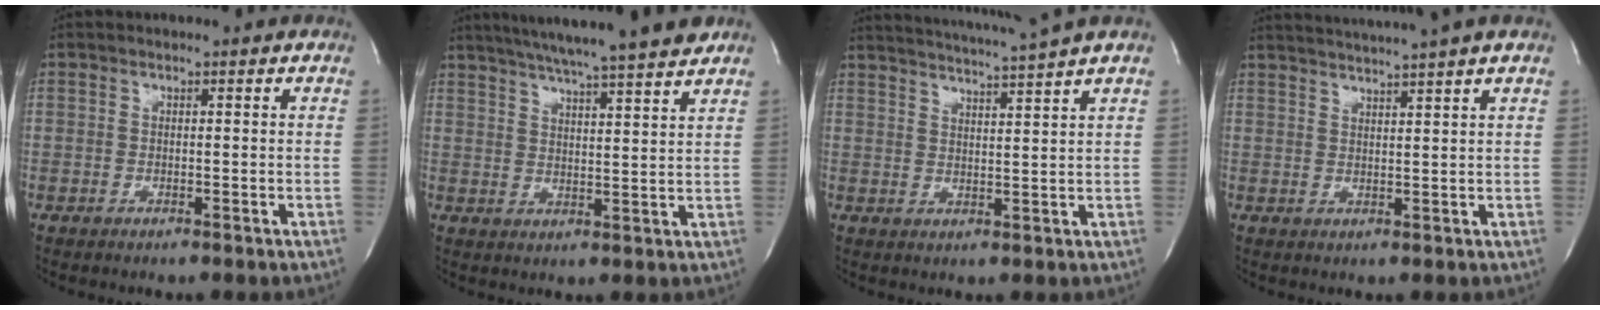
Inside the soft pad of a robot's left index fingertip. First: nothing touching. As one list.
[{"total": 16.3, "force": [14.2, -0.3, 8.1], "torque": [-0.134, 0.006, 0.195]}, {"total": 9.8, "force": [8.8, -2.5, 3.7], "torque": [-0.065, -0.019, 0.126]}, {"total": 8.7, "force": [7.7, -2.0, 3.6], "torque": [-0.057, 0.005, 0.104]}]